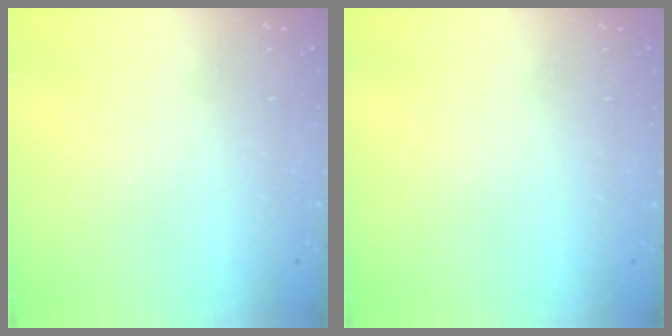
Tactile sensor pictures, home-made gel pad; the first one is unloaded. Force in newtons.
{"total": 0.0}